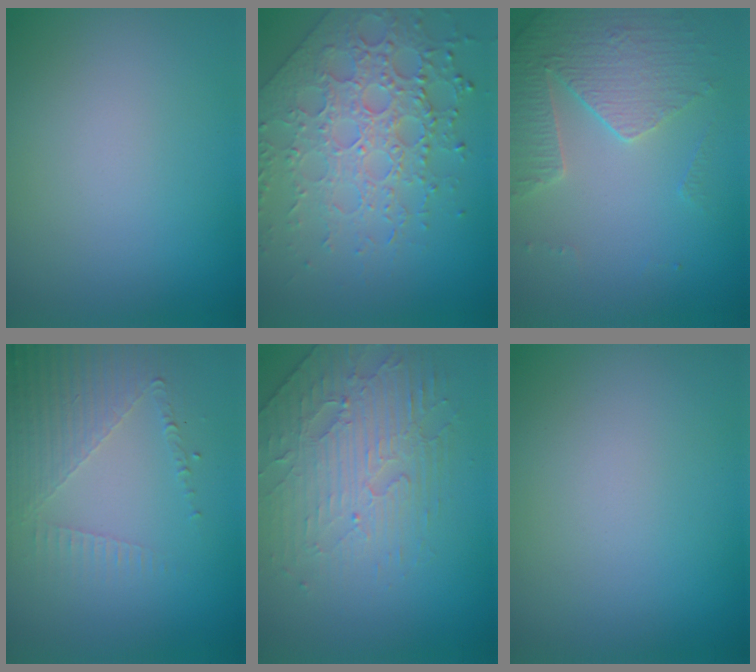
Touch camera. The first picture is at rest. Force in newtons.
{"total": 7.0, "press": 5.5, "slide": 4.3}
{"total": 3.7, "press": 3.6, "slide": 0.9}
{"total": 5.1, "press": 3.1, "slide": 4.0}
{"total": 4.0, "press": 3.6, "slide": 1.6}
{"total": 0.0}